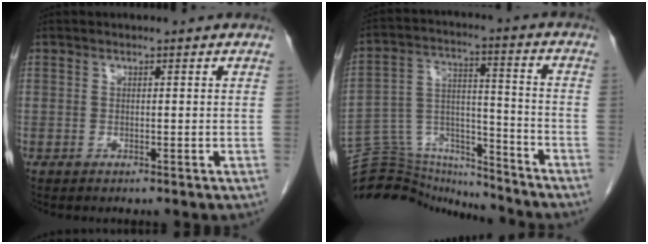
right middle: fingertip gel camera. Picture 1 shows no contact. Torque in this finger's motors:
{"motor_torque": [-0.01, -0.17, -0.26, -0.10]}